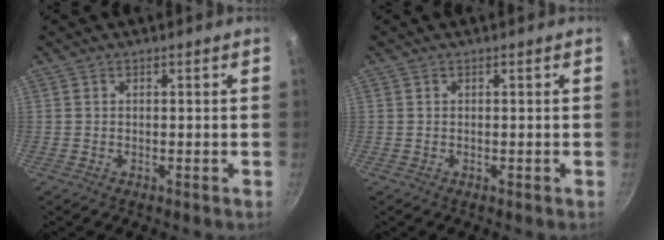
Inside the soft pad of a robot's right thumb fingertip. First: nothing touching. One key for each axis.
{"total": 0.0}